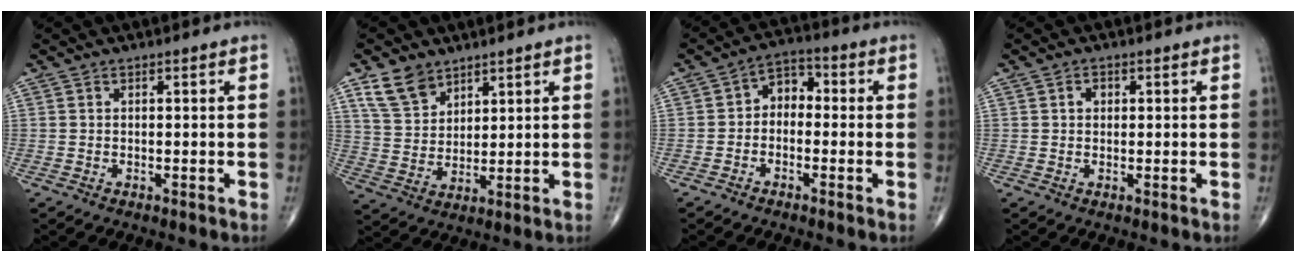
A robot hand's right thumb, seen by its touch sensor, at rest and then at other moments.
{"total": 7.9, "force": [5.3, 5.0, 3.1], "torque": [-0.042, -0.026, 0.111]}
{"total": 5.1, "force": [-0.6, 3.8, 3.4], "torque": [-0.031, 0.026, -0.027]}
{"total": 1.6, "force": [0.4, 1.3, 0.8], "torque": [-0.008, 0.001, 0.004]}